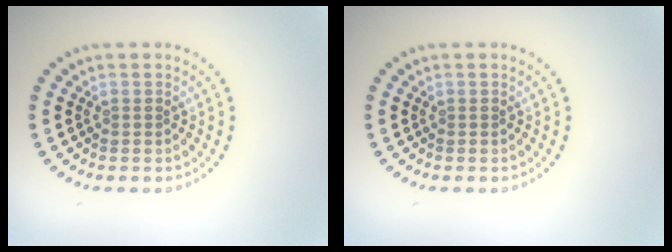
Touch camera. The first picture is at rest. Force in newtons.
{"total": 0.0}